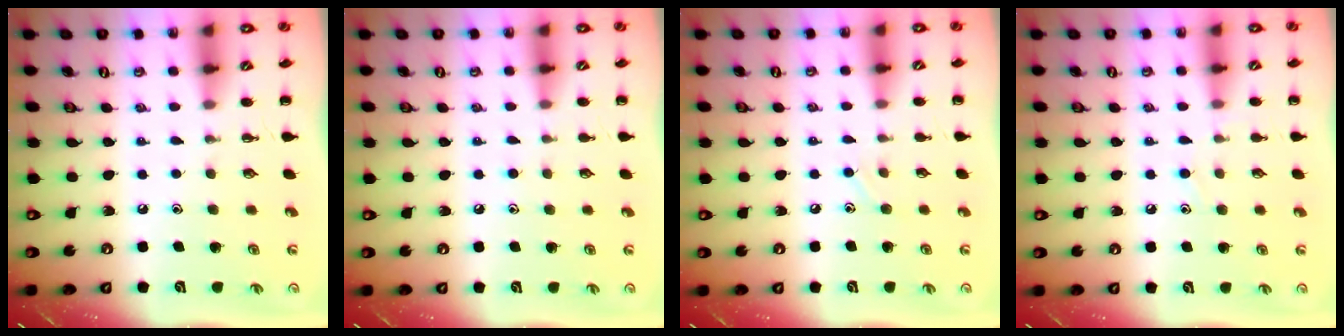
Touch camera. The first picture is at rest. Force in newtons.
{"total": 4.2, "press": 3.9, "slide": 1.5}
{"total": 4.7, "press": 4.5, "slide": 1.5}
{"total": 7.2, "press": 6.8, "slide": 2.4}